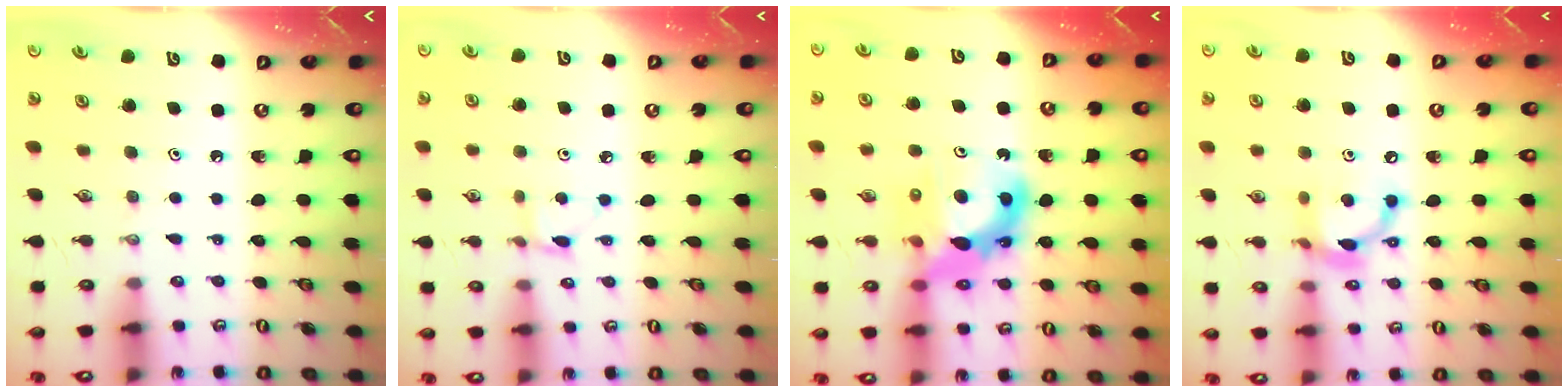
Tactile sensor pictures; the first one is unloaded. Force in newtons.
{"total": 3.4, "press": 3.4, "slide": 0.5}
{"total": 12.9, "press": 12.9, "slide": 1.1}
{"total": 13.3, "press": 13.2, "slide": 1.2}